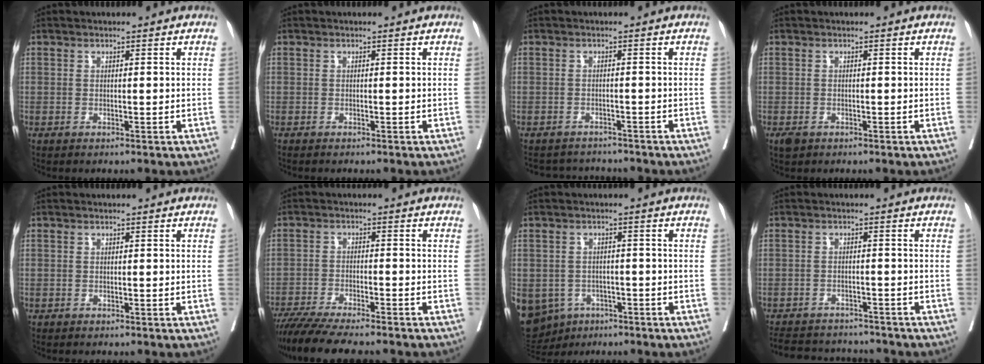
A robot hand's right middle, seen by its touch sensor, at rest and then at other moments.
{"total": 1.1, "force": [-1.0, 0.2, 0.4], "torque": [-0.007, -0.002, -0.014]}
{"total": 5.4, "force": [-5.3, 1.0, 0.0], "torque": [0.005, 0.007, -0.073]}
{"total": 1.4, "force": [-0.9, 0.9, 0.7], "torque": [-0.016, -0.001, -0.009]}
{"total": 0.0}
{"total": 11.8, "force": [-10.2, 1.1, 5.8], "torque": [-0.082, -0.022, -0.160]}
{"total": 14.8, "force": [-7.0, 11.9, 5.2], "torque": [-0.157, 0.000, -0.089]}
{"total": 11.3, "force": [-10.6, 2.9, 2.7], "torque": [-0.053, 0.008, -0.145]}